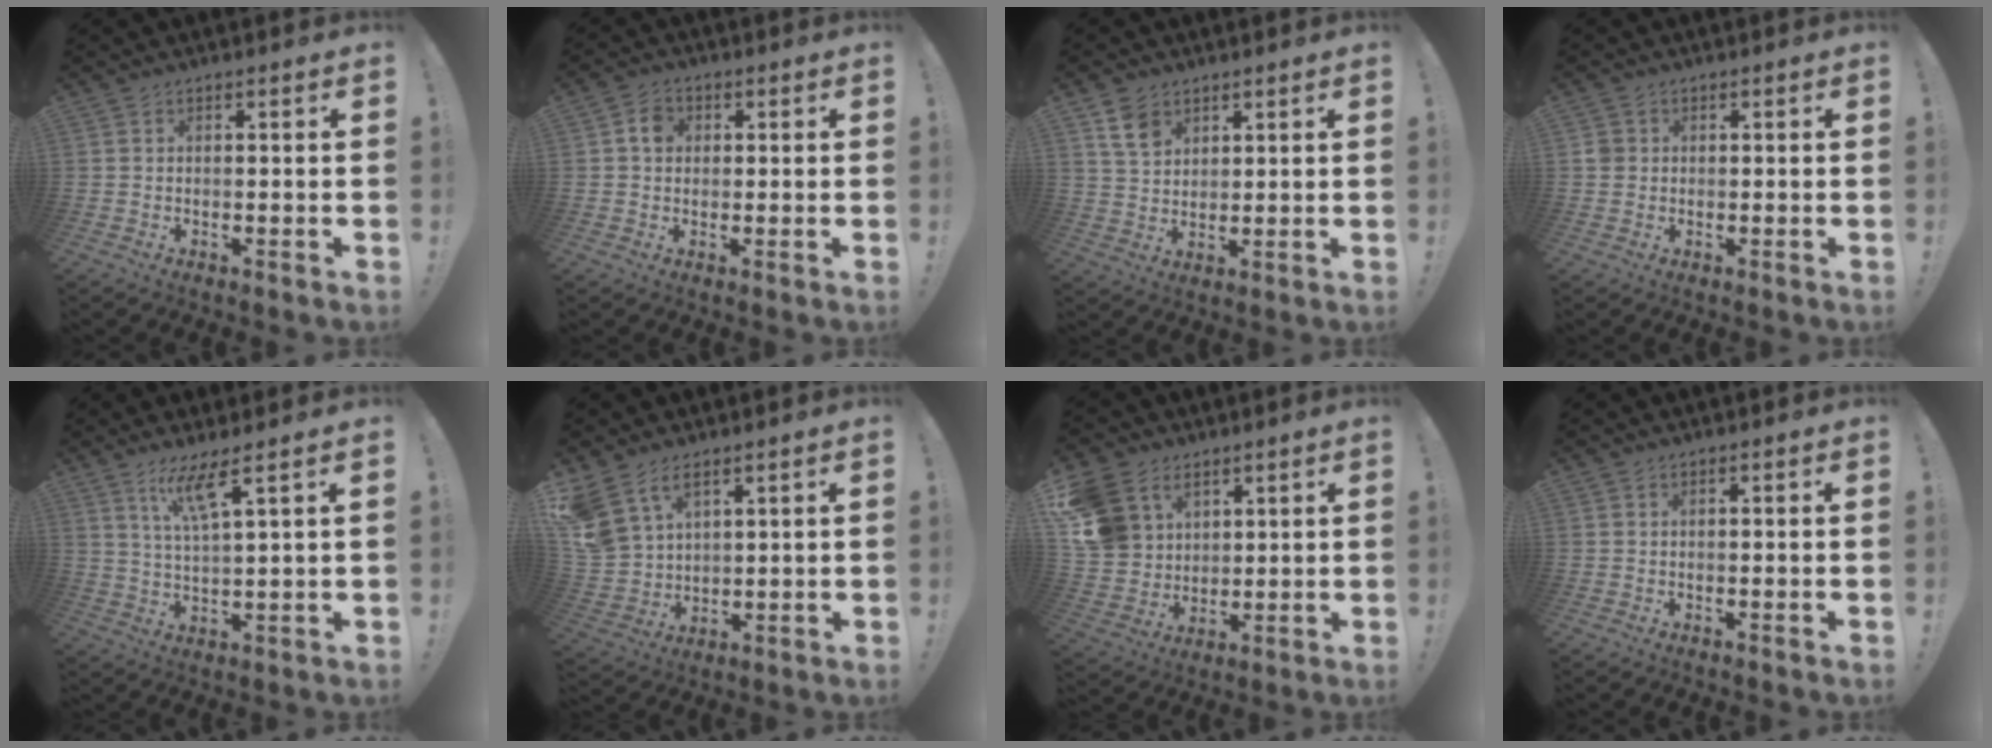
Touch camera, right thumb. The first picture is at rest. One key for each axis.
{"total": 4.5, "fx": 0.9, "fy": 3.8, "fz": 2.2, "tx": -0.025, "ty": 0.005, "tz": 0.014}
{"total": 7.8, "fx": 4.6, "fy": 5.3, "fz": 3.3, "tx": -0.049, "ty": -0.020, "tz": 0.091}
{"total": 2.3, "fx": 0.3, "fy": 2.1, "fz": 0.8, "tx": -0.007, "ty": 0.004, "tz": 0.006}
{"total": 8.6, "fx": 5.2, "fy": 0.9, "fz": 6.8, "tx": -0.124, "ty": -0.019, "tz": 0.085}
{"total": 10.3, "fx": 6.7, "fy": 6.3, "fz": 4.6, "tx": -0.099, "ty": -0.043, "tz": 0.137}
{"total": 13.8, "fx": 7.1, "fy": 10.6, "fz": 5.2, "tx": -0.109, "ty": -0.034, "tz": 0.145}
{"total": 0.0}